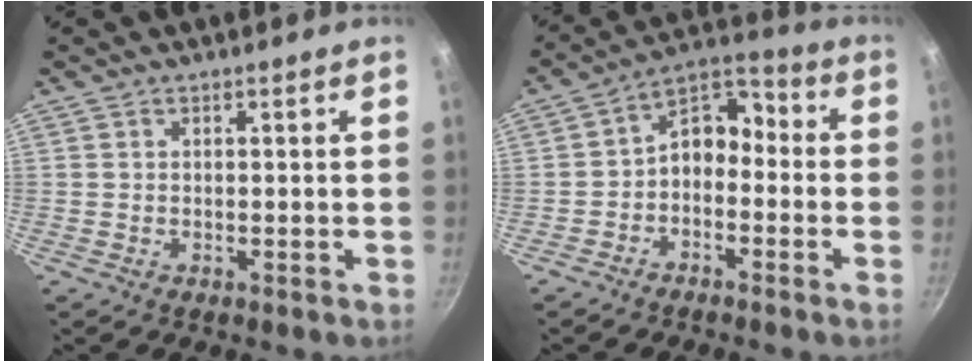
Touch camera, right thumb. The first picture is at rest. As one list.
[{"total": 8.3, "force": [-2.3, 6.0, 5.3], "torque": [-0.059, 0.062, -0.055]}]